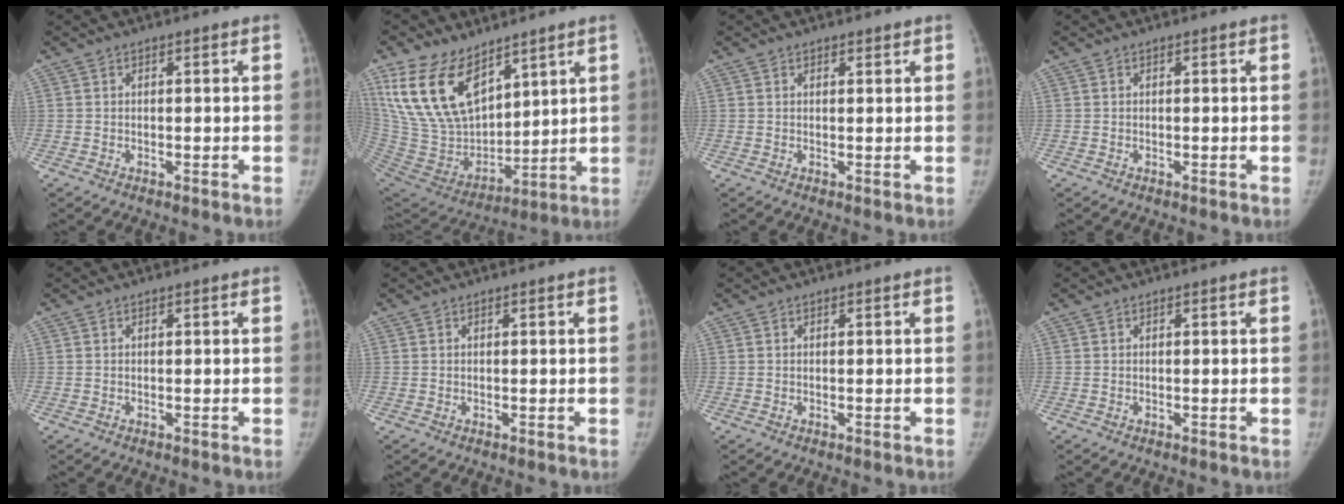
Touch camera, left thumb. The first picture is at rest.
{"total": 19.8, "force": [12.0, 10.8, 11.4], "torque": [-0.189, -0.061, 0.249]}
{"total": 0.9, "force": [0.8, 0.4, 0.3], "torque": [0.000, -0.006, 0.010]}
{"total": 0.0}
{"total": 0.0}
{"total": 0.0}
{"total": 0.0}
{"total": 0.0}